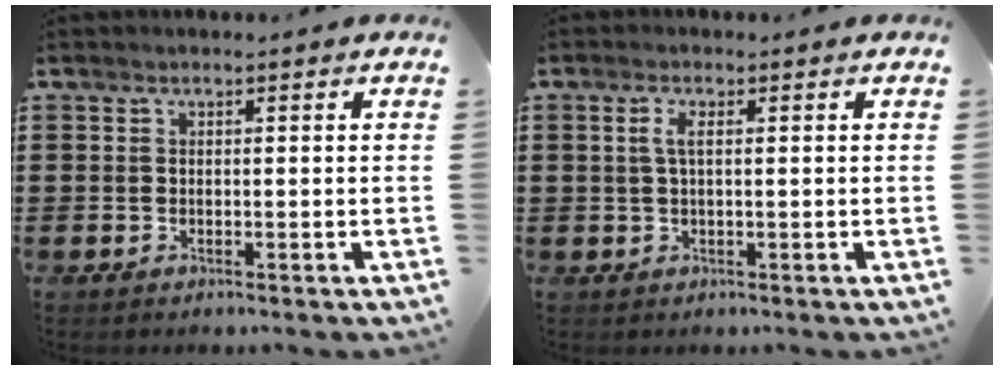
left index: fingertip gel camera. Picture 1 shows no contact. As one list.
[{"total": 2.2, "force": [0.4, 0.6, 2.1], "torque": [-0.049, 0.001, 0.002]}]